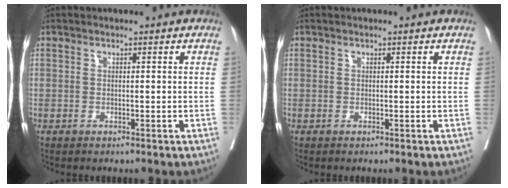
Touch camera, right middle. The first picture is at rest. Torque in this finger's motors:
{"motor_torque": [0.00, 0.00, -0.06, 0.00]}